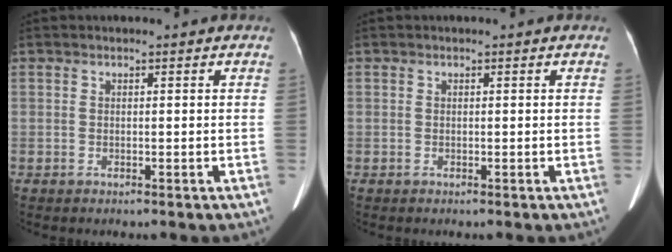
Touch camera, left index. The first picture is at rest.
{"total": 0.0}